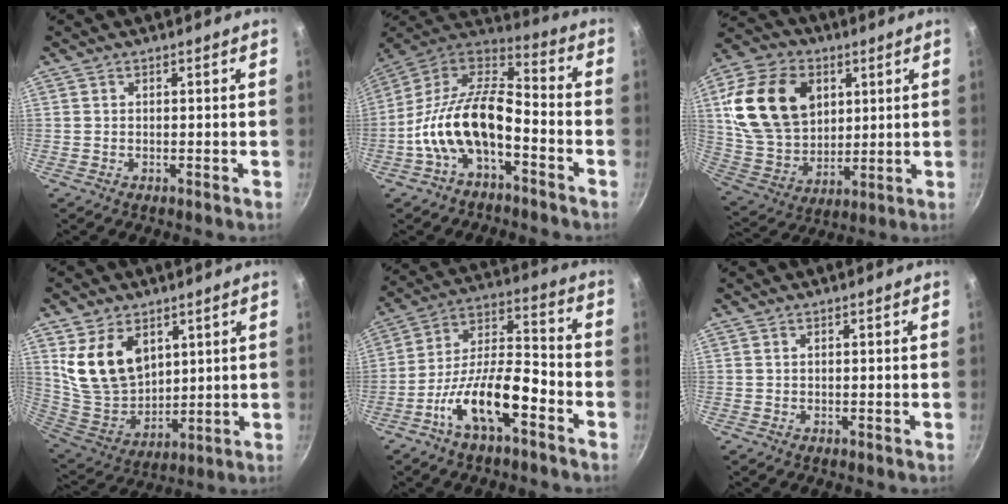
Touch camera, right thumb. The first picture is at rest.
{"total": 16.9, "force": [-5.6, 8.7, 13.3], "torque": [-0.243, 0.066, -0.120]}
{"total": 21.1, "force": [6.0, 15.3, 13.2], "torque": [-0.218, -0.010, 0.116]}
{"total": 14.6, "force": [5.9, 9.9, 8.9], "torque": [-0.136, -0.043, 0.133]}
{"total": 14.9, "force": [-7.4, 5.5, 11.7], "torque": [-0.193, 0.057, -0.141]}
{"total": 0.0}